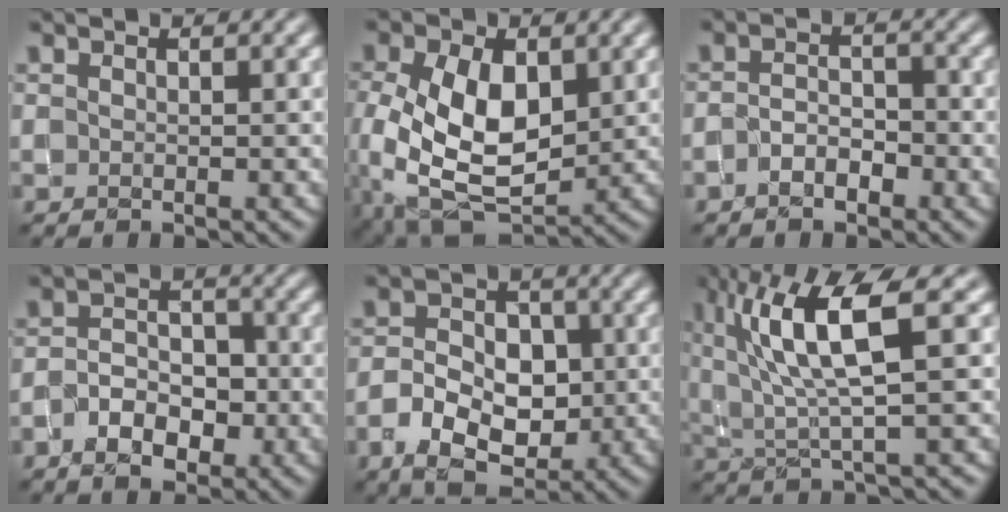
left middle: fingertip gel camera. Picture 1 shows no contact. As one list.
[{"total": 9.8, "force": [-0.4, 6.0, 7.7], "torque": [-0.170, -0.007, -0.007]}, {"total": 2.1, "force": [-1.5, 1.1, 1.0], "torque": [-0.021, 0.004, -0.028]}, {"total": 3.8, "force": [-2.0, 2.5, 2.1], "torque": [-0.037, 0.003, -0.034]}, {"total": 5.7, "force": [-1.8, 4.0, 3.7], "torque": [-0.065, 0.000, -0.030]}, {"total": 7.7, "force": [2.7, 1.7, 7.0], "torque": [-0.133, 0.005, 0.052]}]